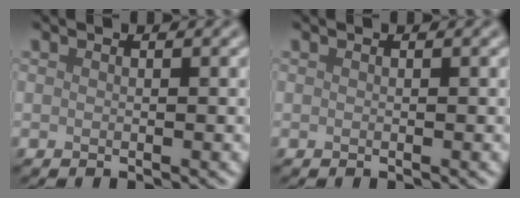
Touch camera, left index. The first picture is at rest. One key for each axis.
{"total": 0.0}